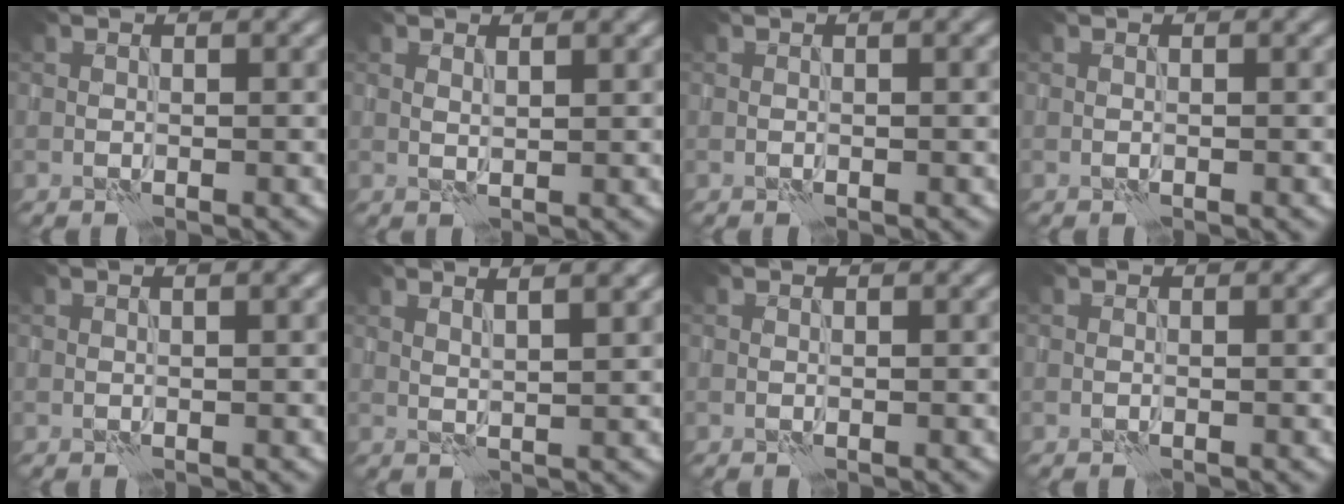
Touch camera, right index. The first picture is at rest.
{"total": 1.1, "force": [0.7, 0.1, 0.9], "torque": [-0.018, 0.001, 0.012]}
{"total": 0.7, "force": [0.2, 0.0, 0.7], "torque": [-0.011, 0.004, 0.002]}
{"total": 0.0}
{"total": 1.4, "force": [0.7, 0.2, 1.2], "torque": [-0.019, -0.001, 0.005]}
{"total": 4.1, "force": [2.4, 1.1, 3.1], "torque": [-0.025, 0.013, 0.019]}
{"total": 0.0}
{"total": 0.0}